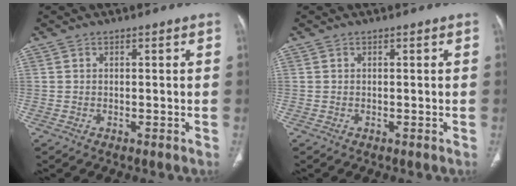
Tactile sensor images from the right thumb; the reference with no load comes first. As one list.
[{"total": 0.0}]